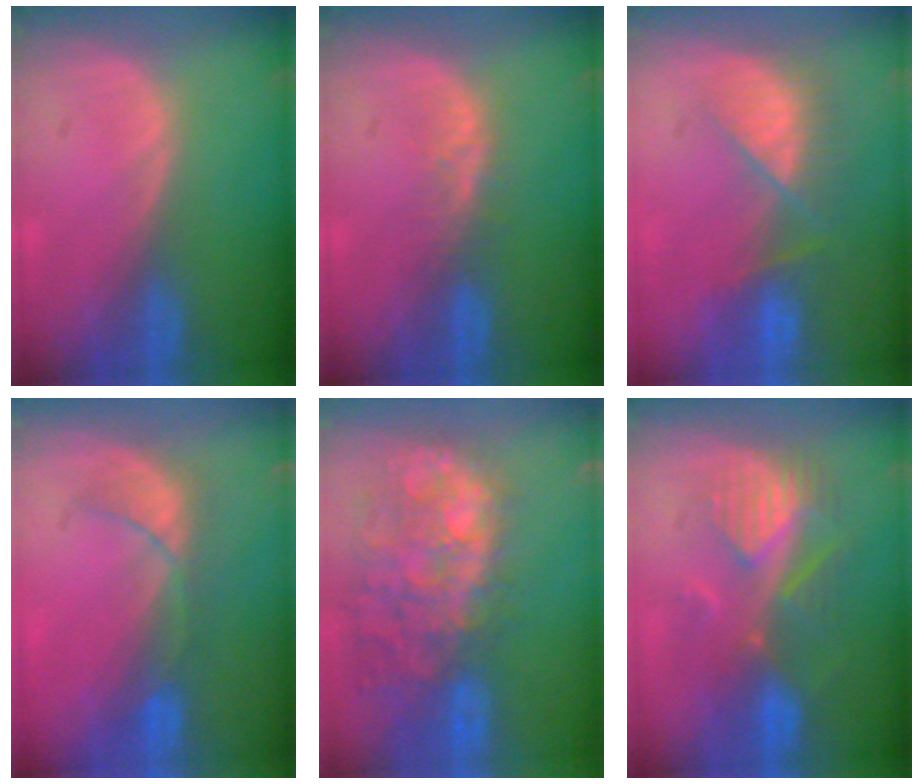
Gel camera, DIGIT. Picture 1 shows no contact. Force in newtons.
{"total": 2.5, "press": 2.4, "slide": 0.2}
{"total": 7.8, "press": 7.1, "slide": 3.1}
{"total": 5.1, "press": 5.1, "slide": 0.7}
{"total": 13.5, "press": 11.6, "slide": 6.8}
{"total": 8.6, "press": 8.1, "slide": 3.1}